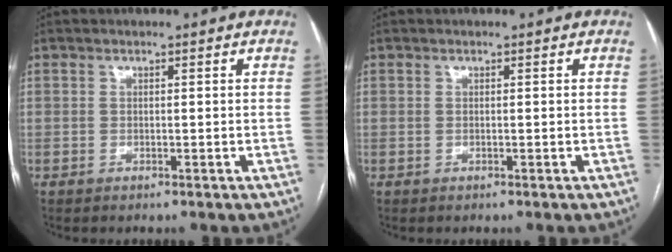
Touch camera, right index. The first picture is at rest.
{"total": 0.0}